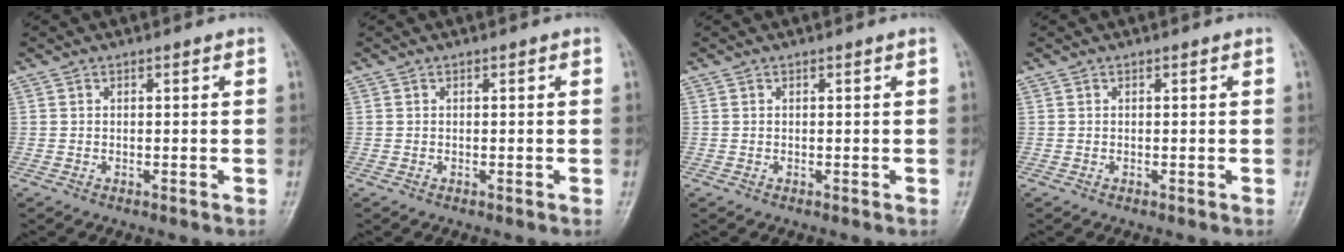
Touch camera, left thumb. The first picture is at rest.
{"total": 0.0}
{"total": 0.0}
{"total": 0.0}